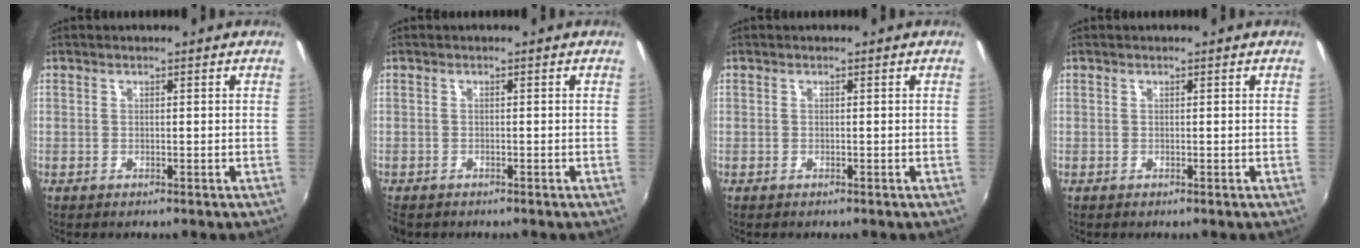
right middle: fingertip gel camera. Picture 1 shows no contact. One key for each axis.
{"total": 2.3, "fx": -1.8, "fy": 1.1, "fz": 0.9, "tx": -0.022, "ty": -0.012, "tz": -0.030}
{"total": 0.0}
{"total": 0.0}